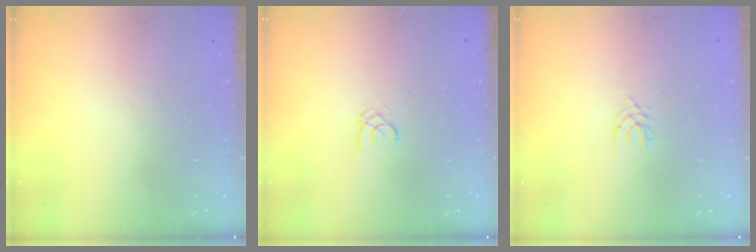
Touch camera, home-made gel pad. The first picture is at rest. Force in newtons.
{"total": 1.8, "press": 1.7, "slide": 0.2}
{"total": 2.9, "press": 2.9, "slide": 0.4}